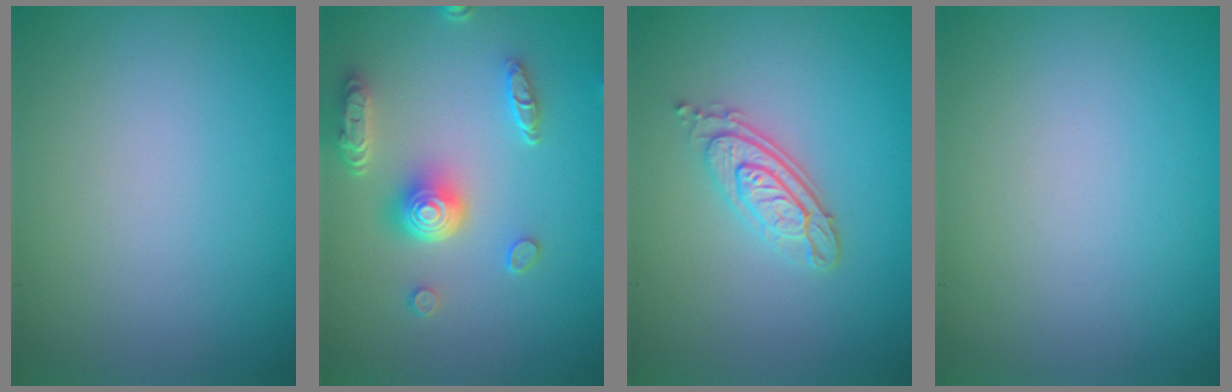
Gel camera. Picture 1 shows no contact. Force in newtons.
{"total": 5.2, "press": 4.0, "slide": 3.2}
{"total": 3.4, "press": 2.7, "slide": 1.9}
{"total": 0.0}